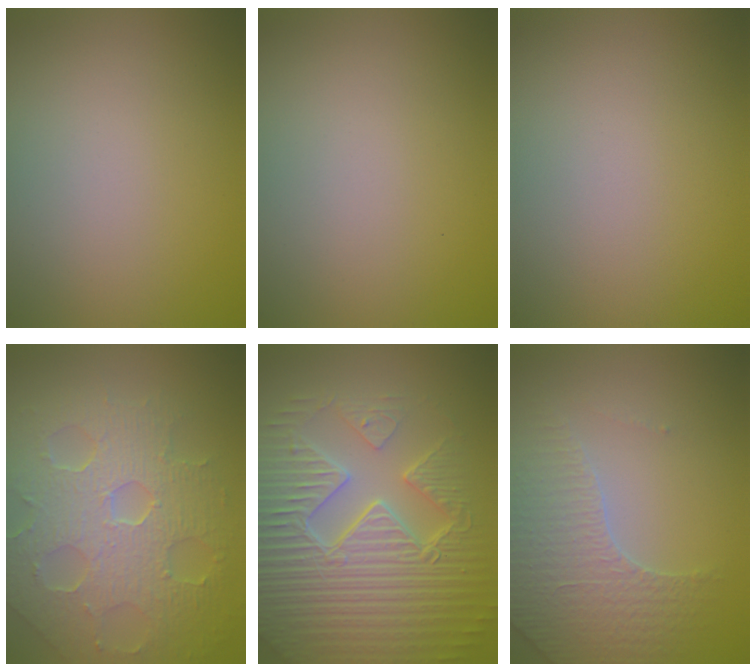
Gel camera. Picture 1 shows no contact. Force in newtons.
{"total": 0.0}
{"total": 0.0}
{"total": 8.5, "press": 5.8, "slide": 6.2}
{"total": 9.5, "press": 6.8, "slide": 6.7}
{"total": 3.6, "press": 3.5, "slide": 0.9}